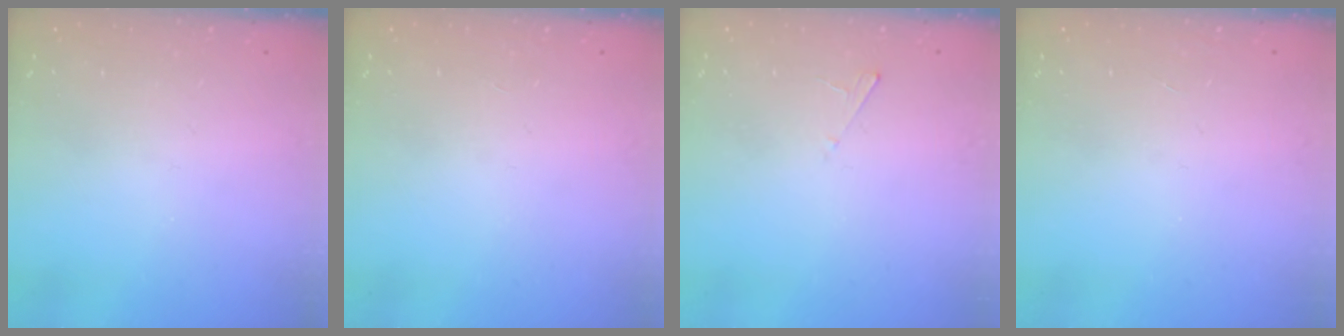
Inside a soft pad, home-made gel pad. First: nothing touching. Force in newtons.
{"total": 0.0}
{"total": 2.0, "press": 2.0, "slide": 0.2}
{"total": 0.0}